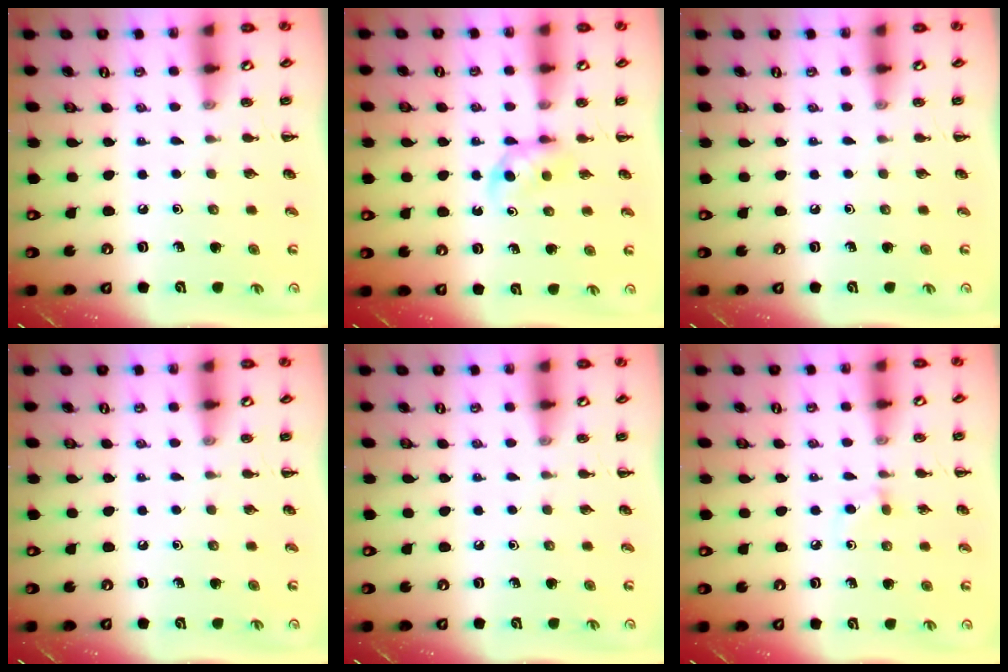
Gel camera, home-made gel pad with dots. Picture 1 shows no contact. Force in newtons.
{"total": 3.8, "press": 3.5, "slide": 1.4}
{"total": 0.0}
{"total": 0.0}
{"total": 0.0}
{"total": 4.1, "press": 3.9, "slide": 1.5}